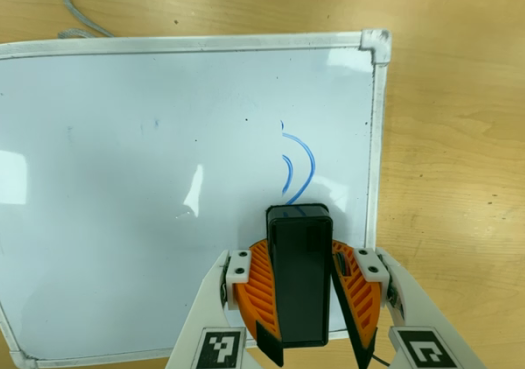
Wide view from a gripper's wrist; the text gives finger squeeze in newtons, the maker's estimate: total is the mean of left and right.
{"total": 9.9, "left": 10.1, "right": 9.7}